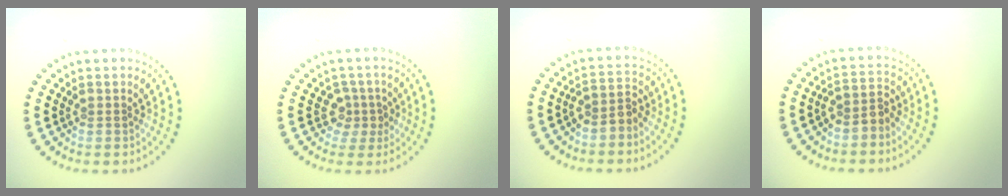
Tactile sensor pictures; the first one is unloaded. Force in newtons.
{"total": 2.2, "press": 1.6, "slide": 1.5}
{"total": 2.1, "press": 1.7, "slide": 1.2}
{"total": 2.1, "press": 1.7, "slide": 1.2}